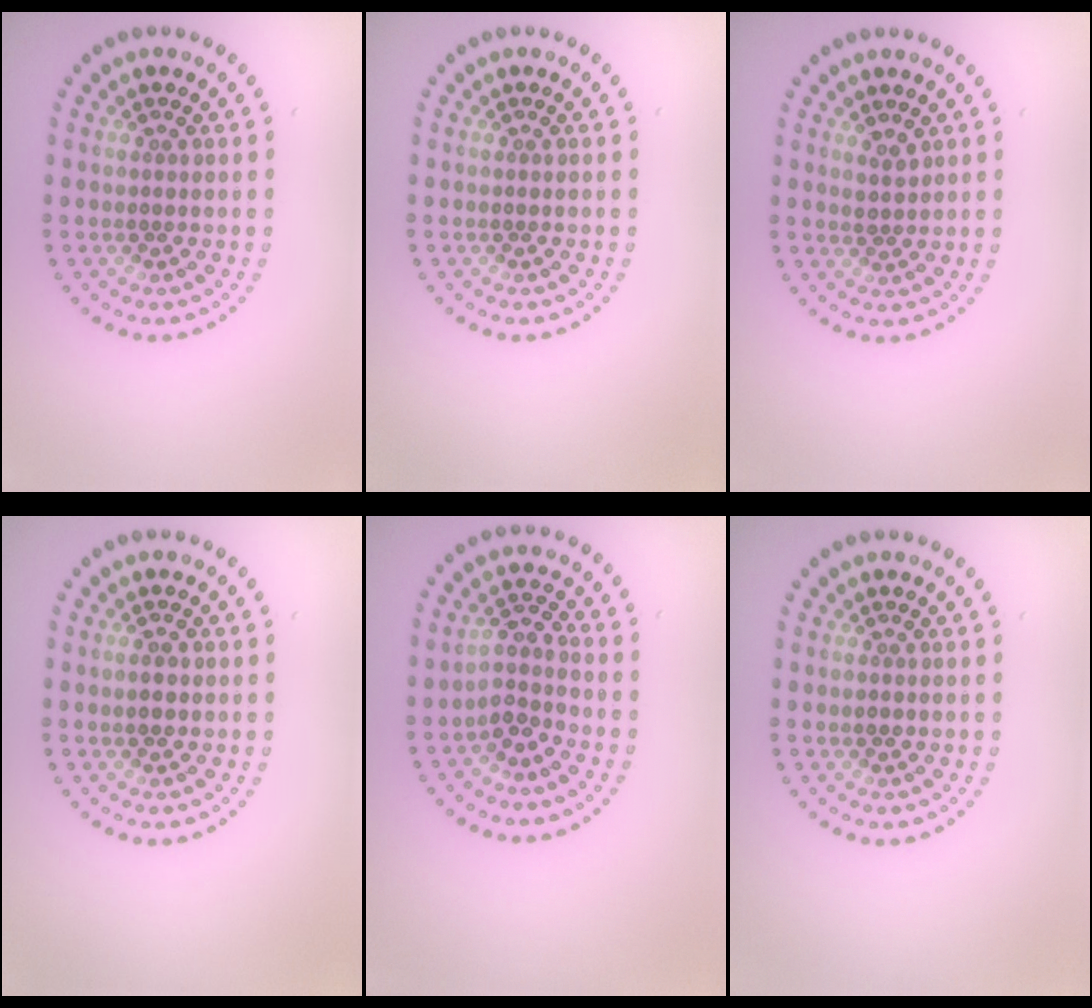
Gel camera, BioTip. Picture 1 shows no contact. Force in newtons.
{"total": 0.0}
{"total": 1.2, "press": 1.1, "slide": 0.4}
{"total": 1.8, "press": 1.8, "slide": 0.1}
{"total": 2.4, "press": 1.9, "slide": 1.5}
{"total": 0.7, "press": 0.7, "slide": 0.1}